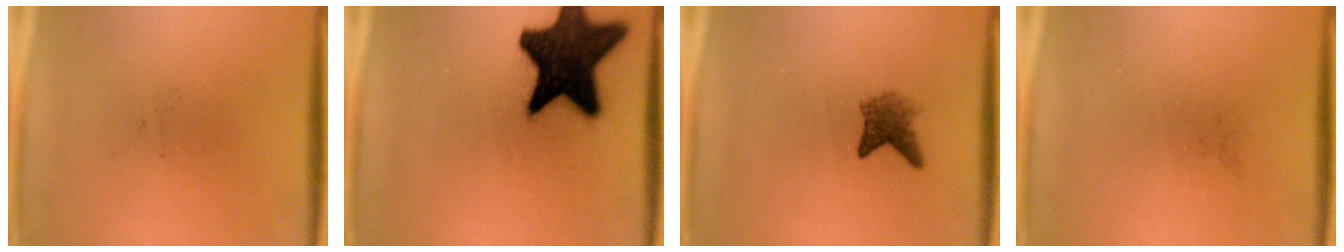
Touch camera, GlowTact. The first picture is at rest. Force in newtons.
{"total": 18.5}
{"total": 2.7}
{"total": 0.0}